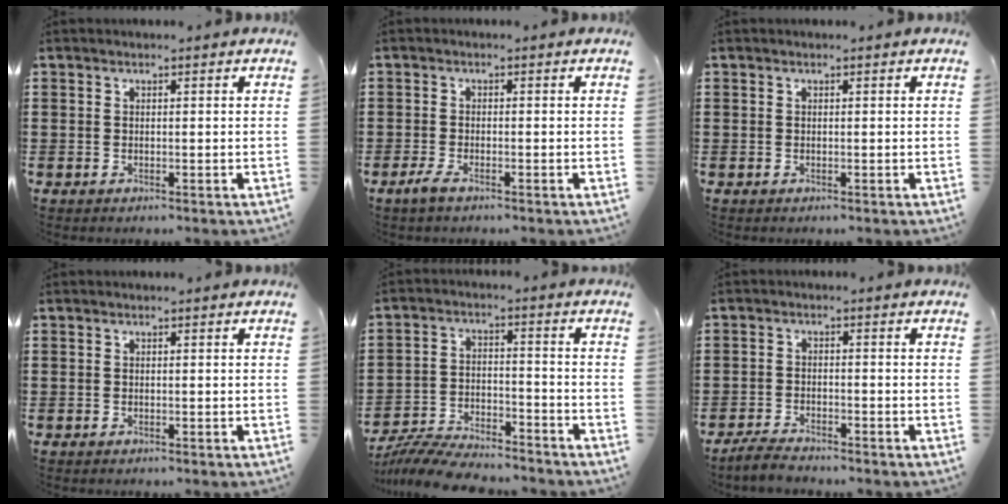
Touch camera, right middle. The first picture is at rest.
{"total": 1.8, "force": [-1.1, 0.4, 1.4], "torque": [-0.038, -0.004, -0.026]}
{"total": 0.0}
{"total": 0.0}
{"total": 7.2, "force": [-7.0, 0.9, 1.6], "torque": [-0.030, 0.013, -0.137]}
{"total": 2.9, "force": [-2.8, 0.4, 0.5], "torque": [-0.019, 0.004, -0.062]}